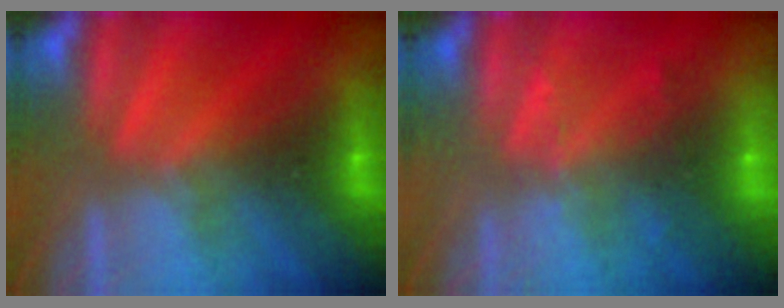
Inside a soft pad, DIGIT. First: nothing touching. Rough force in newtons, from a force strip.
{"total": 2.3}